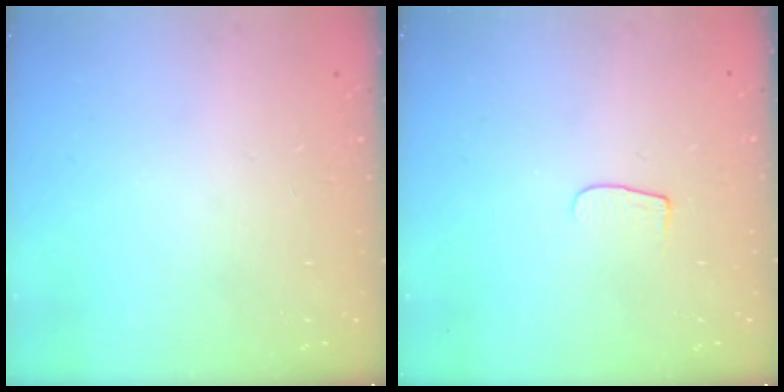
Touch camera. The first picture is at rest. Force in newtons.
{"total": 3.8, "press": 3.8, "slide": 0.5}